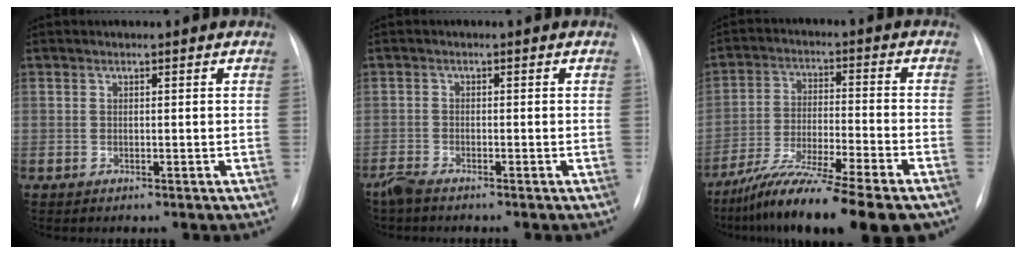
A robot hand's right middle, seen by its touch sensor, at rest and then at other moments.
{"total": 2.2, "force": [-2.0, 0.3, 0.9], "torque": [-0.027, -0.006, -0.039]}
{"total": 17.3, "force": [-13.3, 1.2, 10.9], "torque": [-0.175, -0.029, -0.220]}